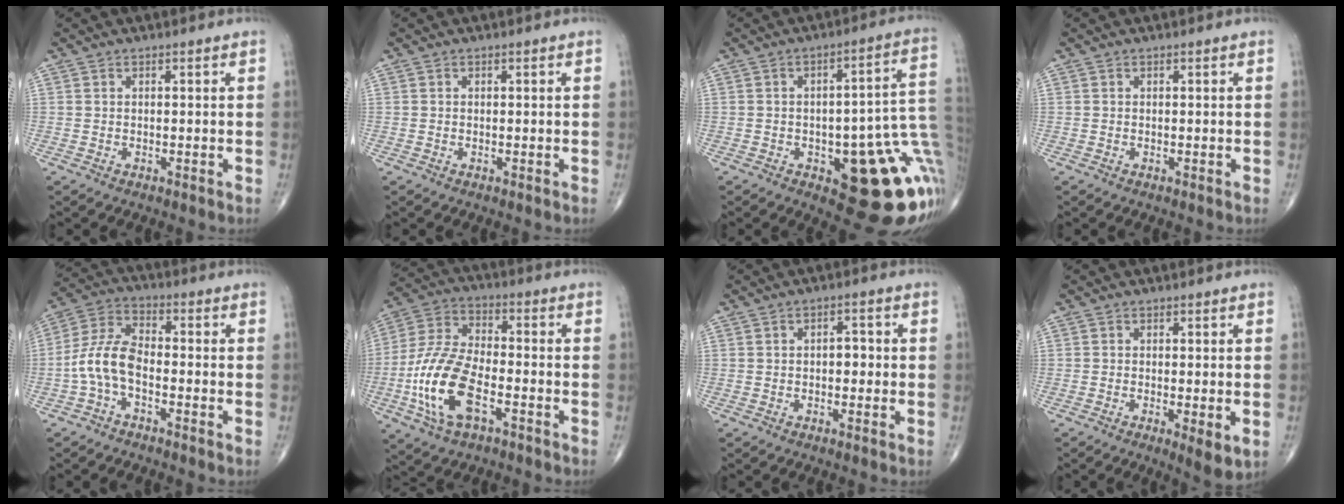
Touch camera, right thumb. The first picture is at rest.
{"total": 0.0}
{"total": 21.2, "force": [-5.0, 7.9, 19.0], "torque": [-0.165, 0.032, -0.044]}
{"total": 0.0}
{"total": 8.2, "force": [-2.5, 4.2, 6.6], "torque": [-0.139, 0.034, -0.059]}
{"total": 15.7, "force": [-5.4, 7.5, 12.7], "torque": [-0.270, 0.024, -0.103]}
{"total": 2.9, "force": [-0.2, 1.8, 2.3], "torque": [-0.018, 0.010, -0.008]}
{"total": 4.3, "force": [-1.1, 1.0, 4.0], "torque": [-0.065, -0.013, -0.019]}